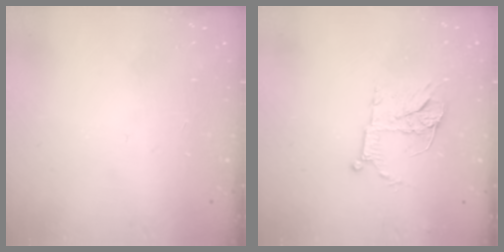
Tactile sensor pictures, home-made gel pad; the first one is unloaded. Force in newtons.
{"total": 11.2, "press": 11.1, "slide": 0.7}